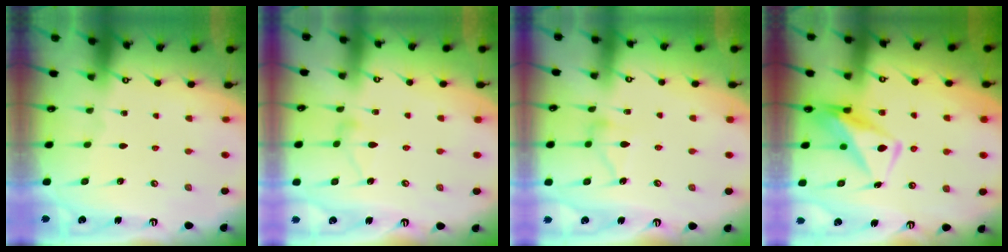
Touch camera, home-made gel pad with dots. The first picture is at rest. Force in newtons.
{"total": 8.3, "press": 8.3, "slide": 0.4}
{"total": 10.6, "press": 10.6, "slide": 0.6}
{"total": 8.9, "press": 8.9, "slide": 0.9}